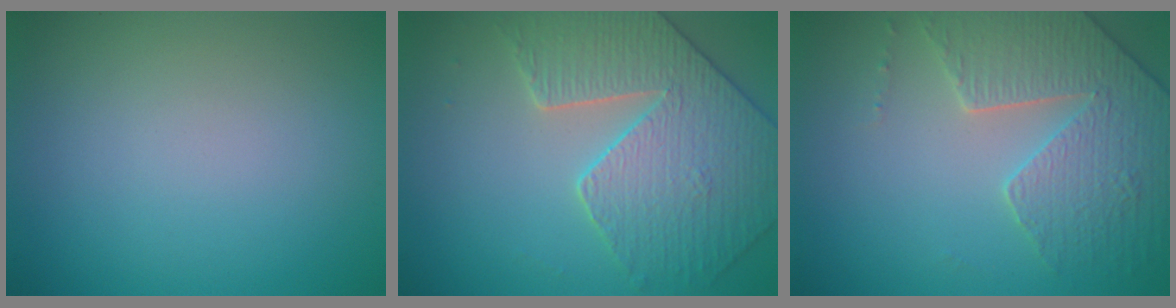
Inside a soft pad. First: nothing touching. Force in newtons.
{"total": 4.8, "press": 4.7, "slide": 0.8}
{"total": 4.2, "press": 4.1, "slide": 1.0}